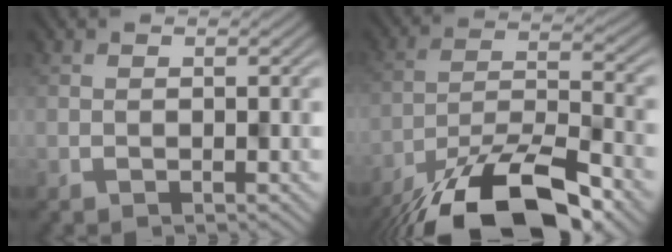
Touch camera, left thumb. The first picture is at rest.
{"total": 15.5, "force": [-11.4, 4.3, 9.6], "torque": [-0.183, -0.012, -0.196]}